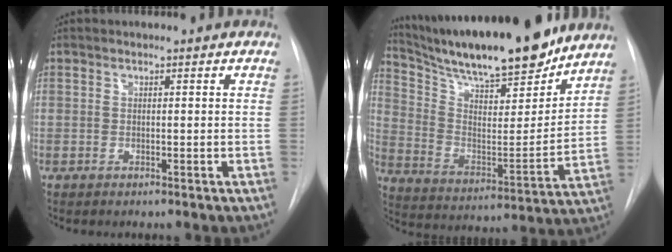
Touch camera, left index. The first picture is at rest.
{"total": 23.0, "force": [19.9, 3.4, 10.9], "torque": [-0.192, -0.012, 0.317]}